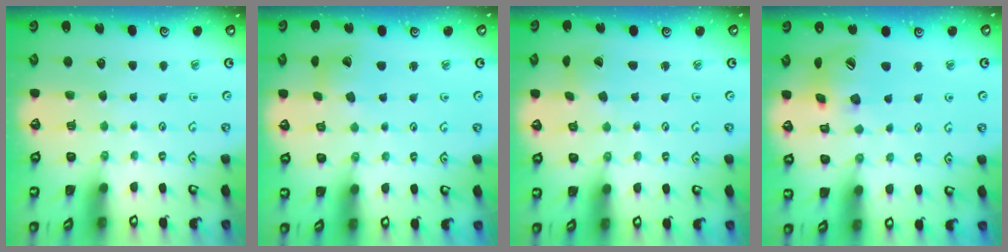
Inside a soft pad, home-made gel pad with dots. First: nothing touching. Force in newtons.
{"total": 7.4, "press": 7.4, "slide": 1.0}
{"total": 1.4, "press": 1.4, "slide": 0.2}
{"total": 15.3, "press": 15.1, "slide": 2.2}